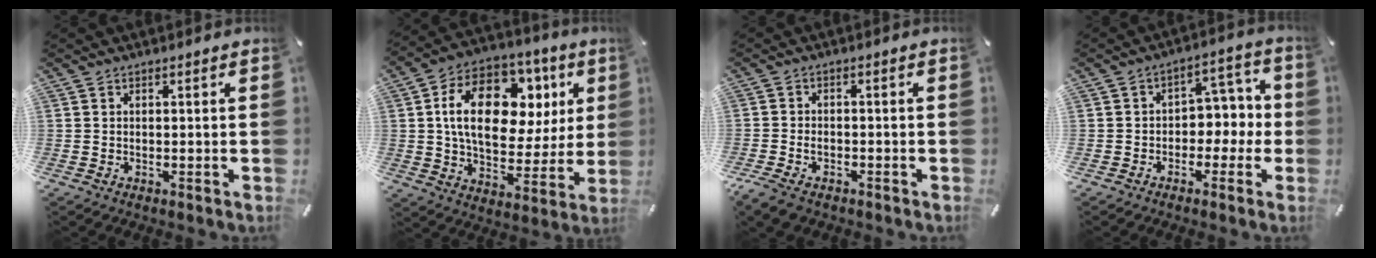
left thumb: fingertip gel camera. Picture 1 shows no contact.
{"total": 20.5, "force": [6.0, 13.3, 14.5], "torque": [-0.237, -0.009, 0.105]}
{"total": 3.5, "force": [-1.9, 2.3, 1.7], "torque": [-0.043, 0.005, -0.039]}
{"total": 7.0, "force": [-0.8, 5.8, 3.8], "torque": [-0.047, 0.008, -0.022]}